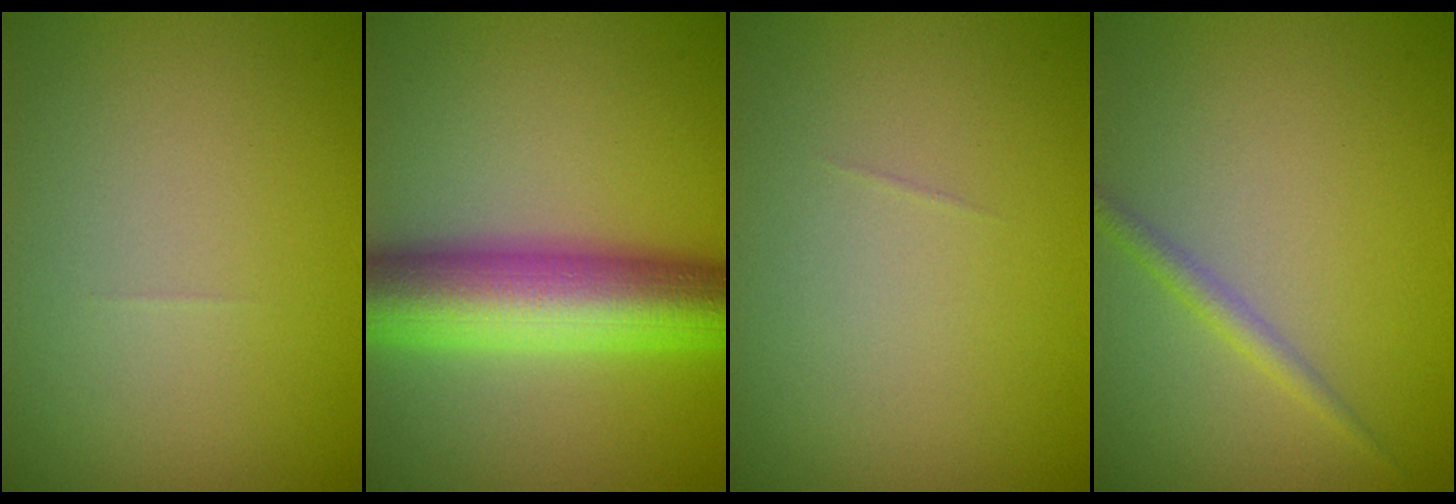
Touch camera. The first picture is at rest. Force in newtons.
{"total": 9.9, "press": 9.9, "slide": 0.1}
{"total": 0.0}
{"total": 1.4, "press": 1.4, "slide": 0.0}